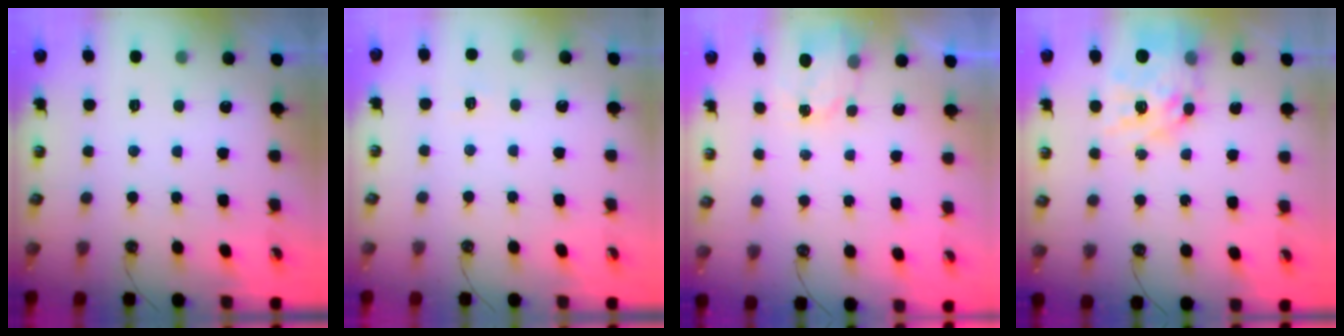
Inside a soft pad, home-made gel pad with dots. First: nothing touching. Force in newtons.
{"total": 4.3, "press": 4.3, "slide": 0.4}
{"total": 2.6, "press": 2.6, "slide": 0.3}
{"total": 15.2, "press": 15.2, "slide": 1.3}